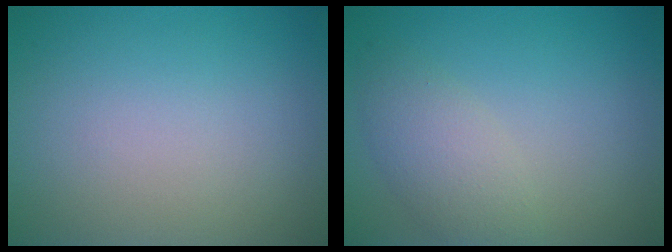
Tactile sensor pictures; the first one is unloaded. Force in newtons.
{"total": 3.2, "press": 3.1, "slide": 0.2}